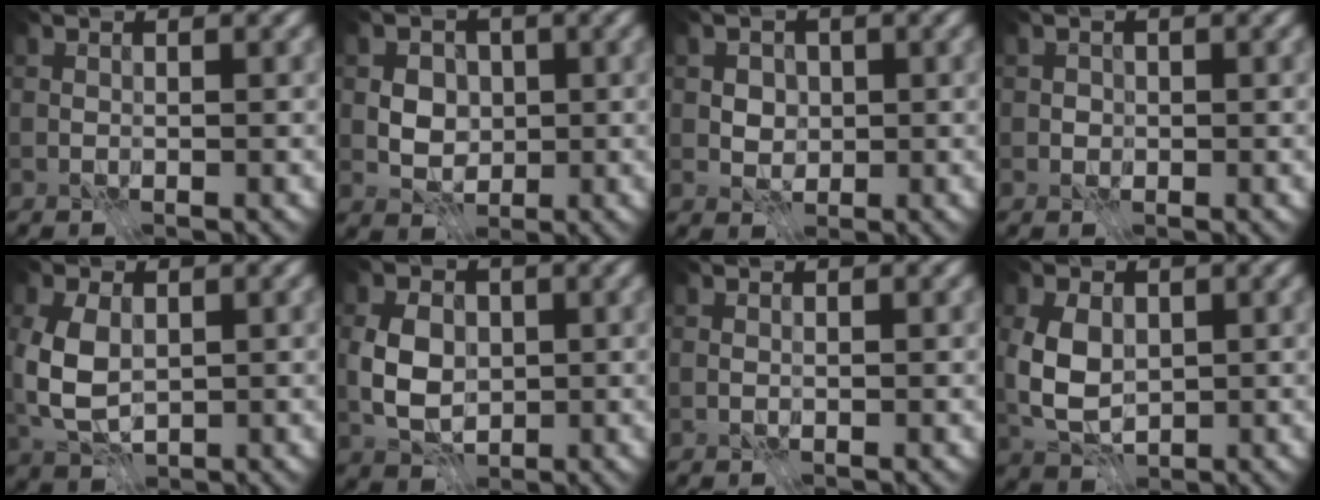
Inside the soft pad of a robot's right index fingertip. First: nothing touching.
{"total": 4.3, "force": [0.1, 3.5, 2.5], "torque": [-0.023, 0.011, -0.010]}
{"total": 2.7, "force": [0.3, 2.3, 1.4], "torque": [-0.021, 0.007, 0.002]}
{"total": 0.8, "force": [-0.2, 0.7, 0.1], "torque": [0.000, -0.002, -0.005]}
{"total": 5.5, "force": [0.0, 3.6, 4.2], "torque": [-0.101, 0.001, -0.001]}
{"total": 5.1, "force": [-0.7, 3.6, 3.6], "torque": [-0.072, 0.003, -0.020]}
{"total": 0.0}
{"total": 5.0, "force": [-0.2, 3.4, 3.7], "torque": [-0.082, 0.001, -0.009]}